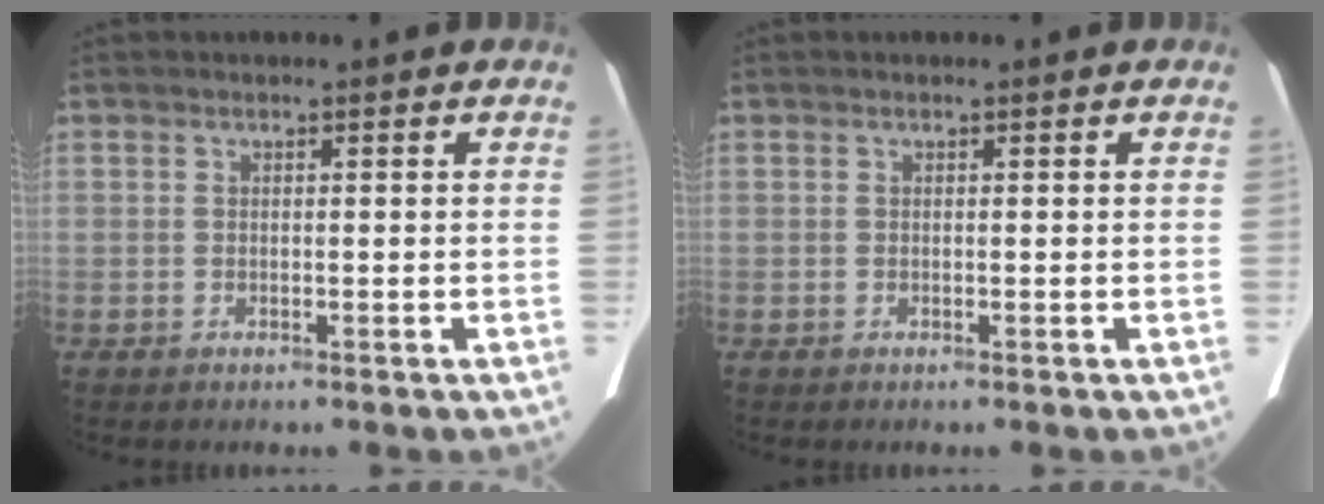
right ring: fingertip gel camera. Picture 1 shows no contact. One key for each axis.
{"total": 0.0}